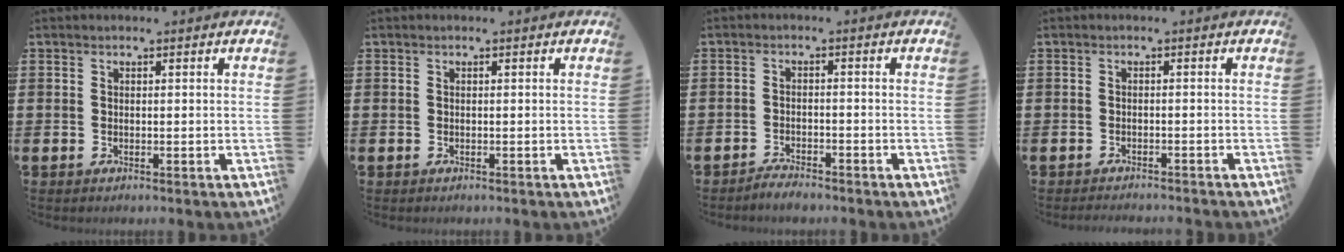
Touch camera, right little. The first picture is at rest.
{"total": 0.0}
{"total": 1.8, "force": [-1.7, 0.2, 0.1], "torque": [-0.007, 0.003, -0.035]}
{"total": 1.1, "force": [-1.1, -0.1, 0.0], "torque": [-0.002, 0.000, -0.022]}